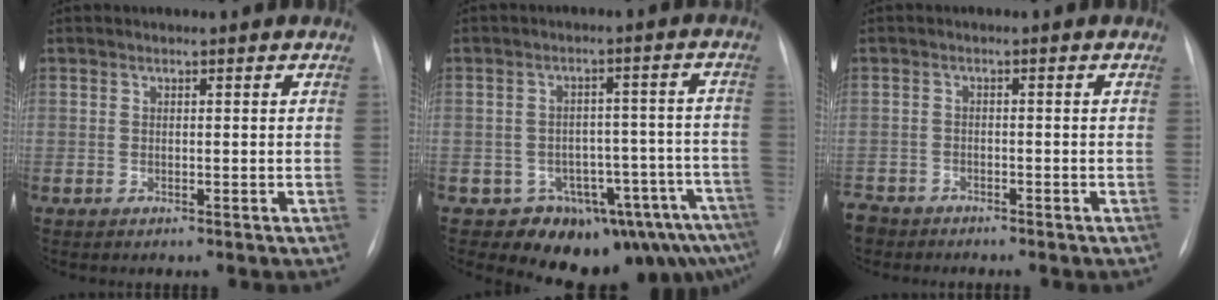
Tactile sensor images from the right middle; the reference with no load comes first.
{"total": 11.4, "force": [-8.8, 5.8, 4.4], "torque": [-0.018, 0.063, -0.106]}
{"total": 4.7, "force": [-4.2, 2.1, 0.5], "torque": [-0.010, -0.008, -0.077]}